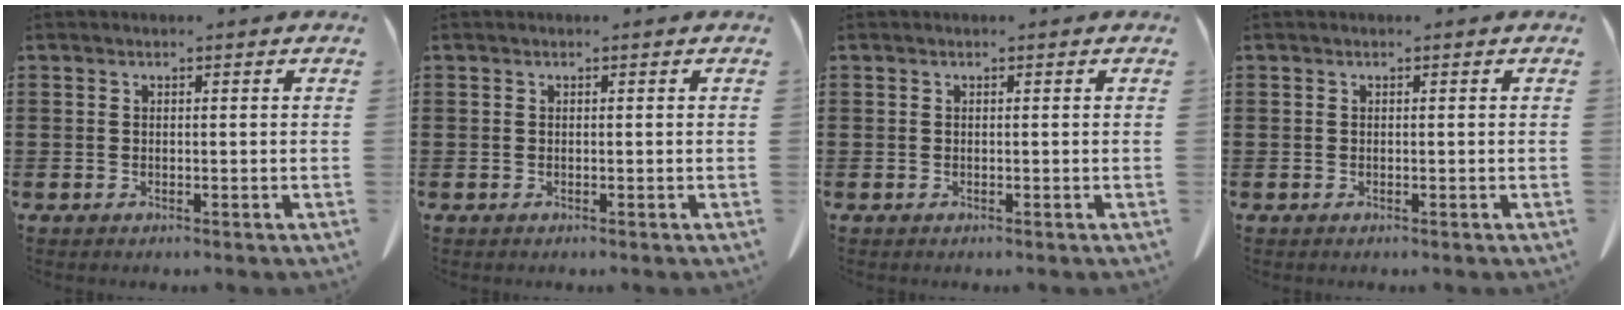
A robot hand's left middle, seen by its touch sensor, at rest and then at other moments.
{"total": 0.0}
{"total": 0.0}
{"total": 0.0}